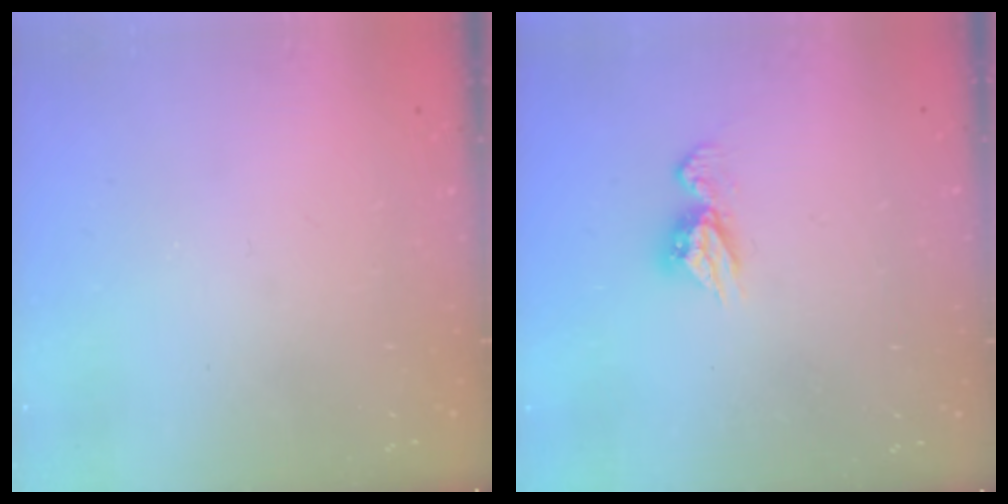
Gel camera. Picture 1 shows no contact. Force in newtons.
{"total": 7.8, "press": 7.8, "slide": 0.6}